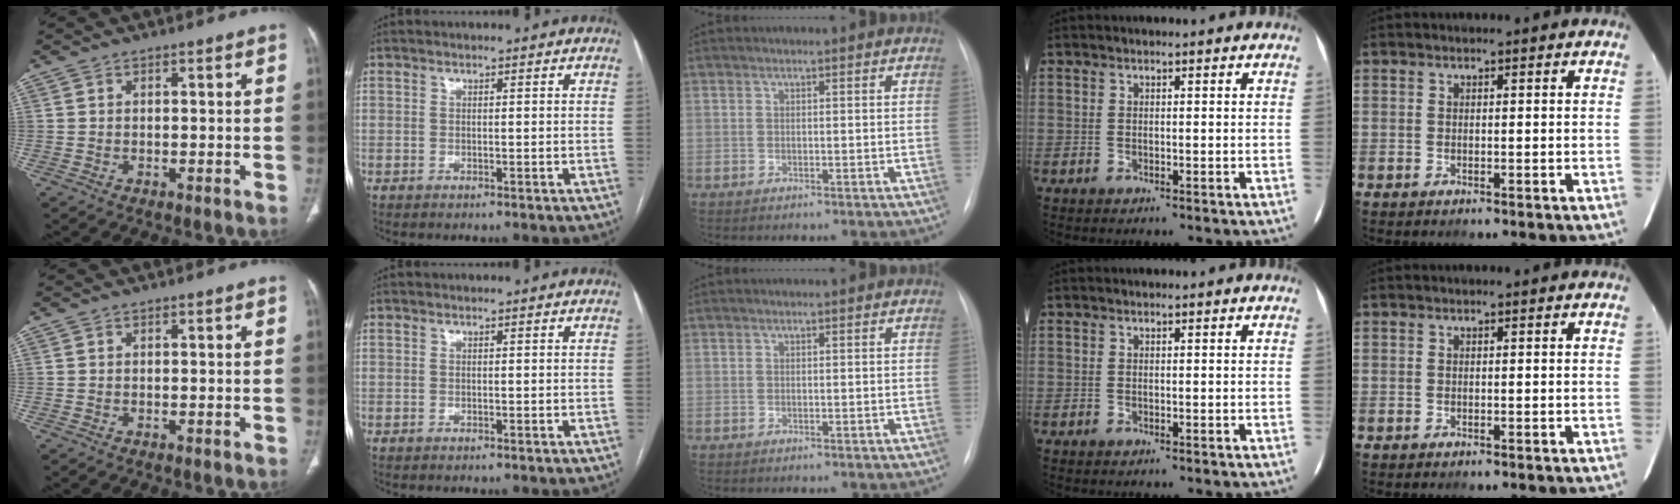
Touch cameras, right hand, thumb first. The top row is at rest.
{}